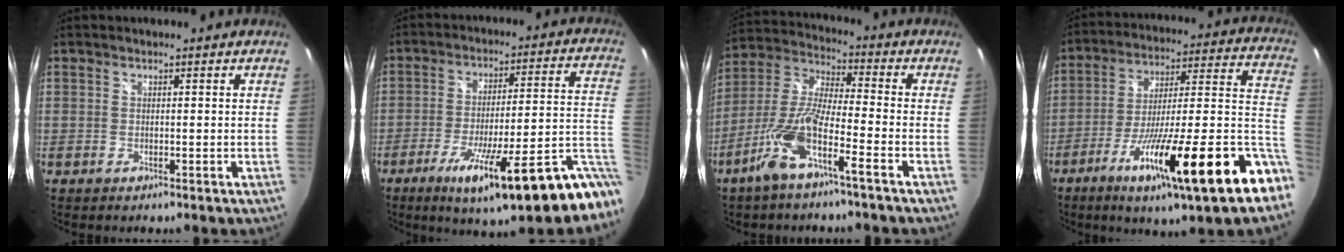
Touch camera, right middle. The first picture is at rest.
{"total": 23.6, "force": [-15.3, 2.6, 17.7], "torque": [-0.239, -0.041, -0.224]}
{"total": 11.5, "force": [-6.5, 1.4, 9.5], "torque": [-0.204, -0.004, -0.127]}
{"total": 27.3, "force": [-14.4, 3.0, 23.0], "torque": [-0.329, -0.037, -0.227]}